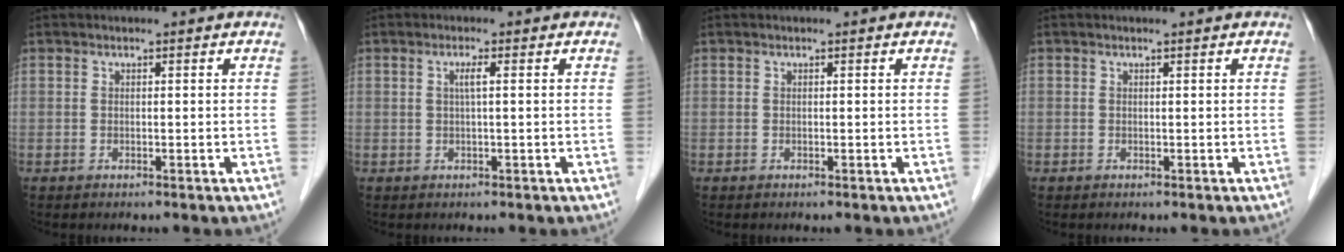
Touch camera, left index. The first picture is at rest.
{"total": 1.5, "force": [0.2, -0.1, 1.5], "torque": [-0.030, 0.002, 0.003]}
{"total": 0.0}
{"total": 0.0}